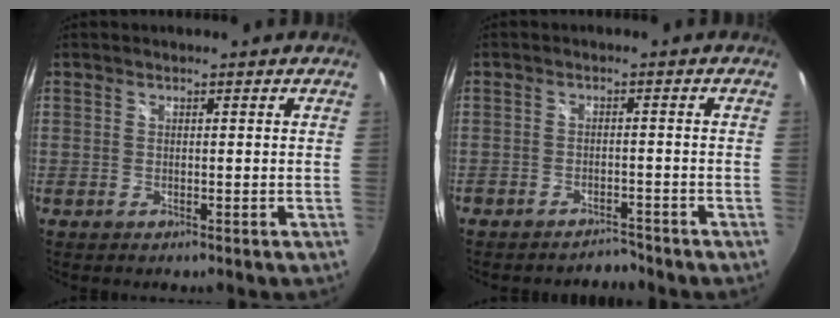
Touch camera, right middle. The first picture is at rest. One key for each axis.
{"total": 3.2, "fx": -3.0, "fy": 0.9, "fz": 0.1, "tx": -0.006, "ty": 0.003, "tz": -0.048}